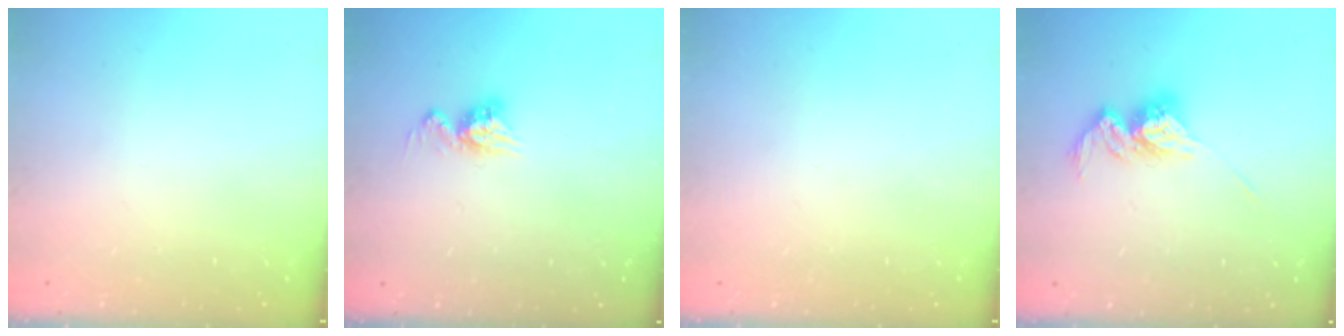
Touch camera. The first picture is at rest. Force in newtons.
{"total": 8.0, "press": 8.0, "slide": 0.7}
{"total": 0.0}
{"total": 11.8, "press": 11.8, "slide": 0.5}